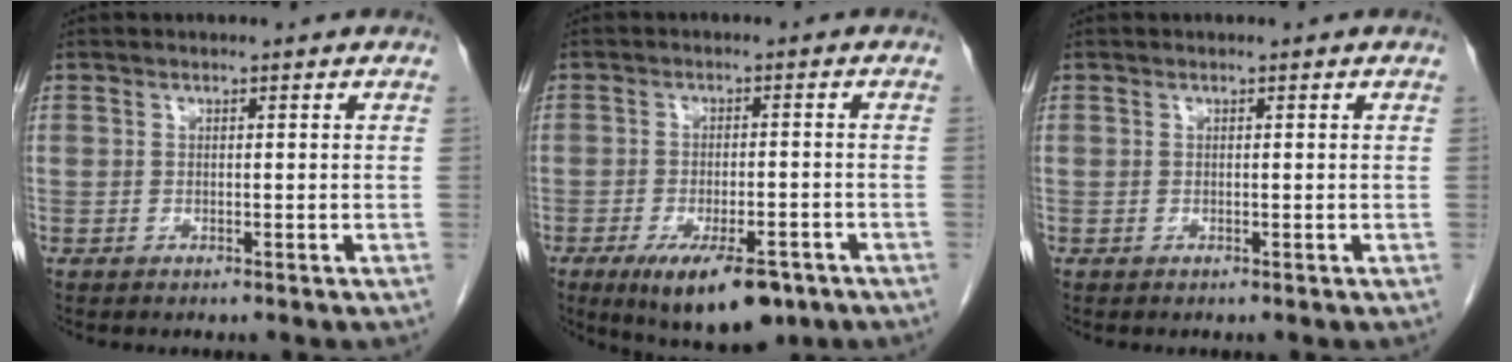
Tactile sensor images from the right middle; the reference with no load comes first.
{"total": 11.4, "force": [-7.2, 3.9, 7.9], "torque": [-0.123, -0.013, -0.104]}
{"total": 0.0}